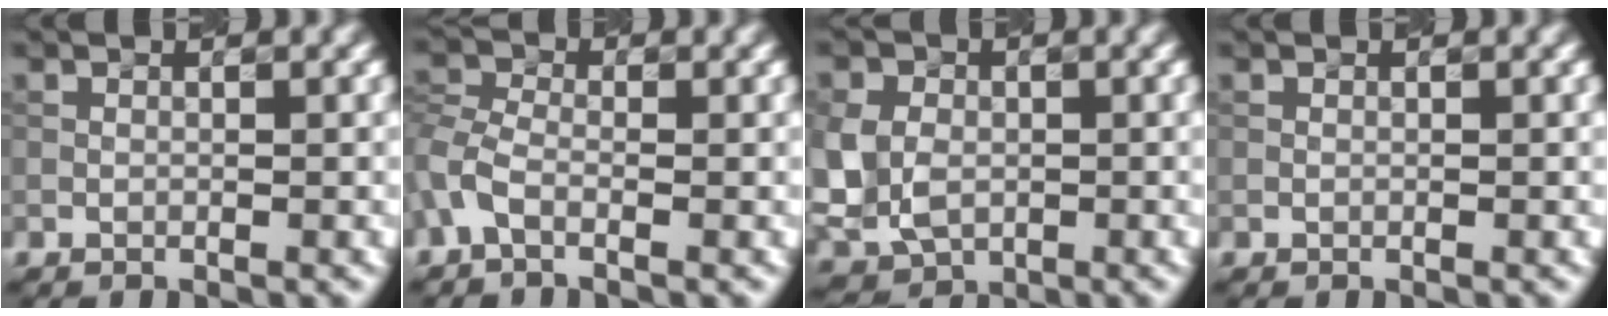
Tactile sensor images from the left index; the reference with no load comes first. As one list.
[{"total": 2.4, "force": [-1.2, 1.5, 1.5], "torque": [-0.044, 0.006, -0.038]}, {"total": 6.7, "force": [-0.2, 5.4, 3.9], "torque": [-0.092, 0.008, -0.009]}, {"total": 0.0}]